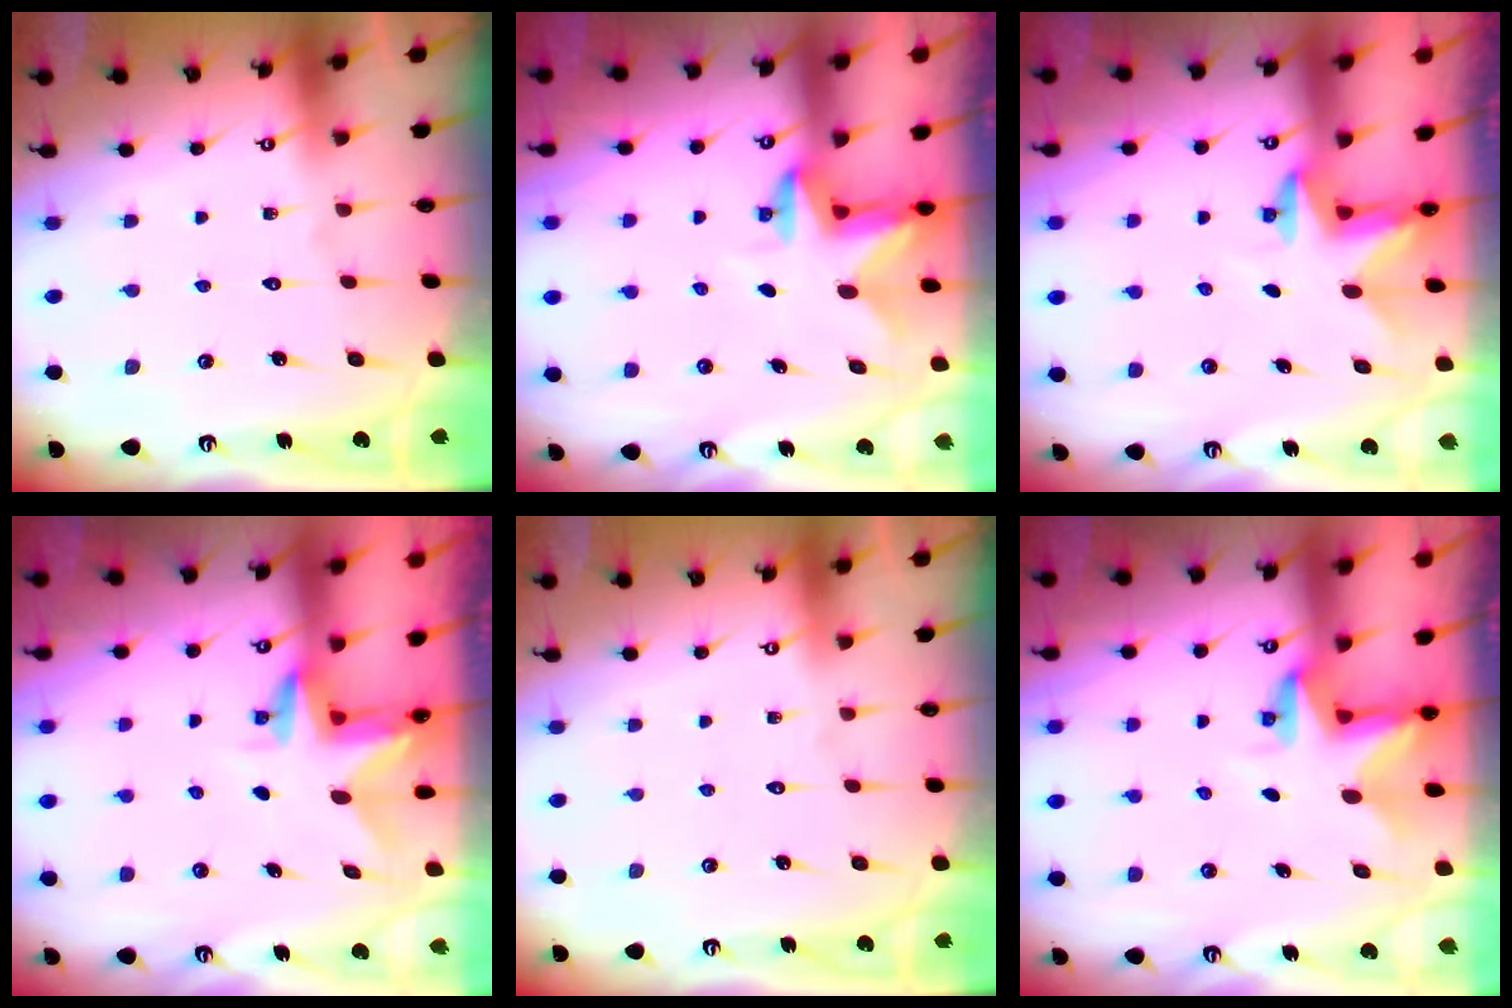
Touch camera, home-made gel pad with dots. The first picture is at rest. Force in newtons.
{"total": 2.9, "press": 2.8, "slide": 0.5}
{"total": 2.6, "press": 2.5, "slide": 0.4}
{"total": 3.1, "press": 3.1, "slide": 0.3}
{"total": 0.0}
{"total": 3.0, "press": 3.0, "slide": 0.1}